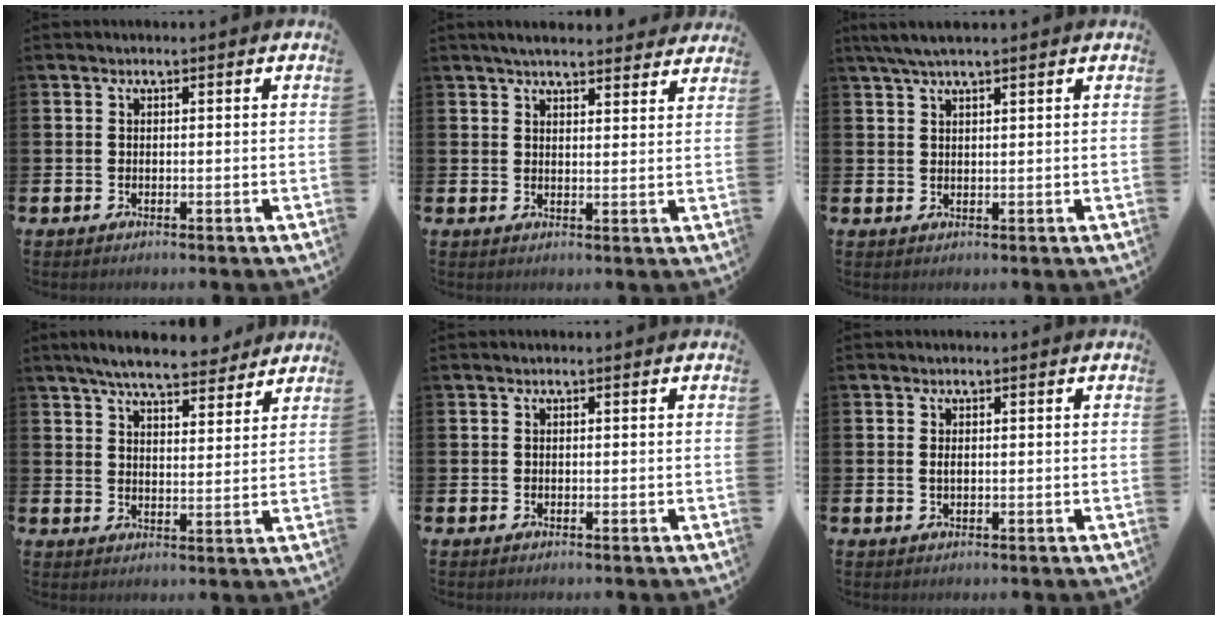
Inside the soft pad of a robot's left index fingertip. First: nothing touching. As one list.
[{"total": 4.3, "force": [4.1, 0.7, 1.2], "torque": [-0.024, -0.015, 0.073]}, {"total": 3.4, "force": [2.7, 0.5, 2.0], "torque": [-0.049, 0.001, 0.050]}, {"total": 7.2, "force": [6.6, 1.3, 2.5], "torque": [-0.055, -0.031, 0.116]}, {"total": 0.0}, {"total": 0.7, "force": [0.1, 0.3, 0.6], "torque": [-0.010, 0.002, 0.001]}]